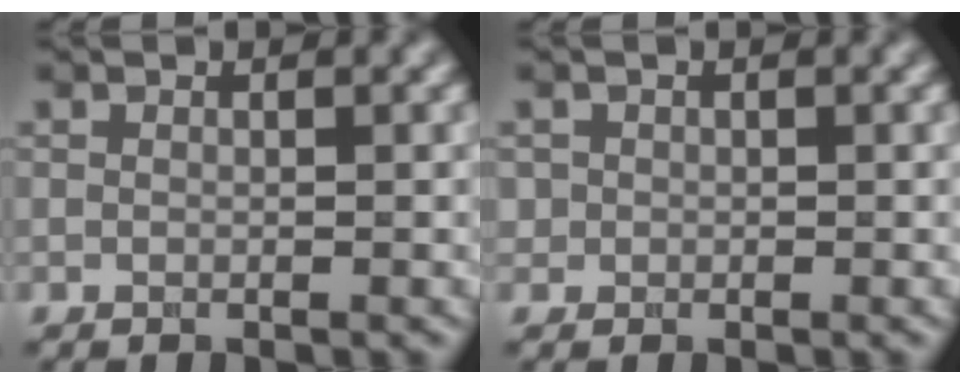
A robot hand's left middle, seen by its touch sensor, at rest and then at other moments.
{"total": 0.9, "force": [0.0, 0.9, 0.0], "torque": [0.012, -0.004, 0.001]}